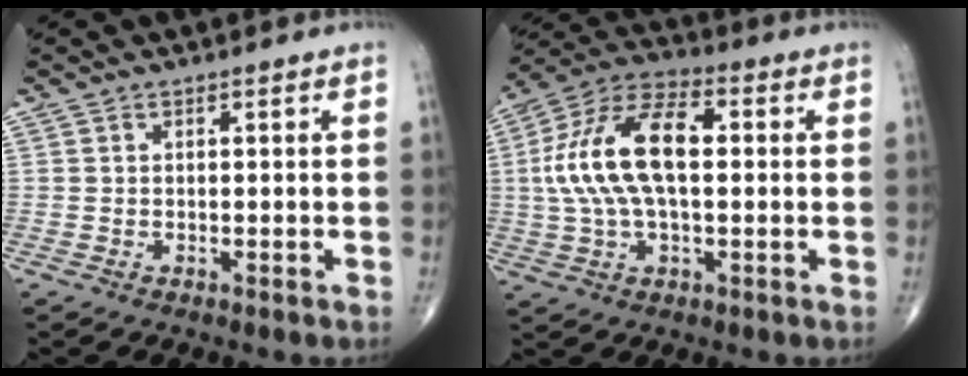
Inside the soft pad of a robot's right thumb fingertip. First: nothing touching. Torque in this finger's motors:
{"motor_torque": [-0.33, 1.52, 1.79, 0.26, 0.53]}